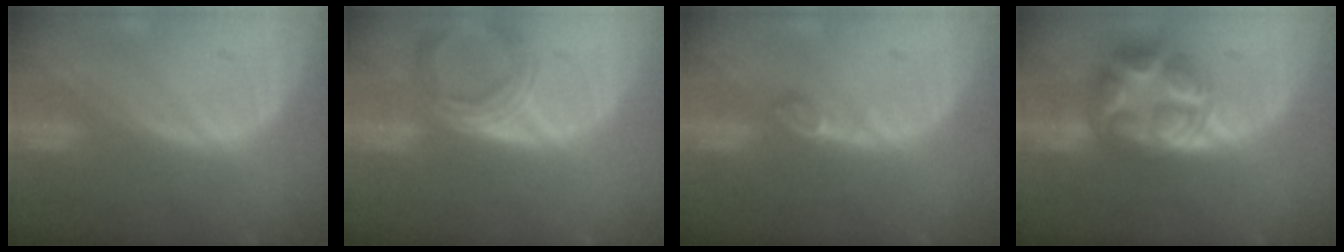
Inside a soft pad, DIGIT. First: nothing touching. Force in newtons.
{"total": 5.7, "press": 5.7, "slide": 0.5}
{"total": 2.0, "press": 1.9, "slide": 0.4}
{"total": 8.6, "press": 8.5, "slide": 0.7}